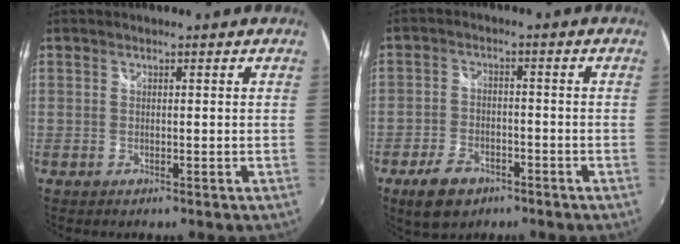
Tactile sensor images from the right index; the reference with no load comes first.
{"total": 8.0, "force": [-5.1, 4.7, 4.0], "torque": [-0.104, 0.001, -0.086]}